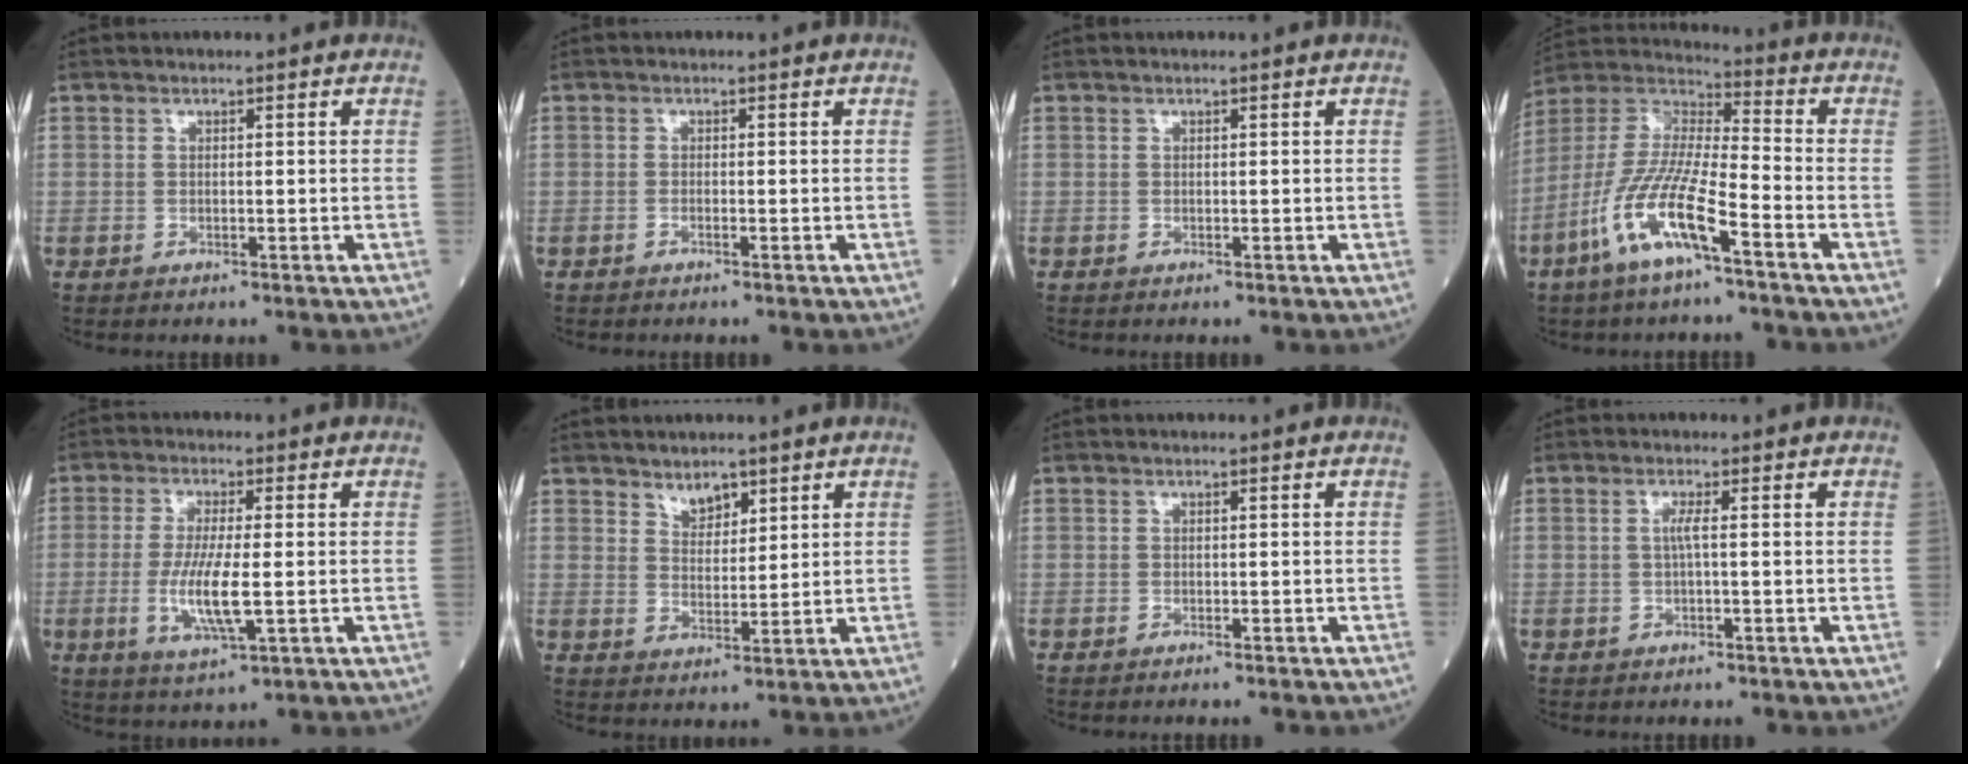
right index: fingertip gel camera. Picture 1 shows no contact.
{"total": 0.5, "force": [-0.4, 0.0, 0.4], "torque": [-0.010, 0.000, -0.007]}
{"total": 0.0}
{"total": 13.5, "force": [-6.9, 1.9, 11.5], "torque": [-0.247, -0.013, -0.139]}
{"total": 7.6, "force": [-1.2, 1.0, 7.5], "torque": [-0.154, -0.017, -0.023]}
{"total": 3.2, "force": [2.5, 1.4, 1.4], "torque": [-0.024, -0.004, 0.049]}
{"total": 1.9, "force": [-1.8, -0.1, 0.8], "torque": [-0.013, -0.001, -0.021]}
{"total": 1.3, "force": [-0.1, -0.1, 1.3], "torque": [-0.029, 0.001, -0.002]}